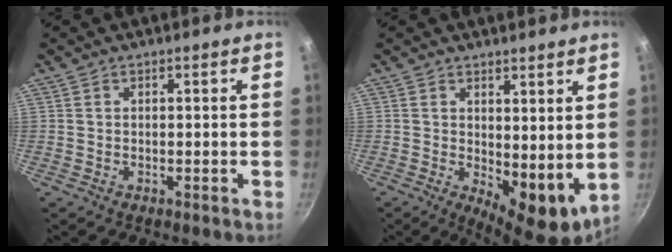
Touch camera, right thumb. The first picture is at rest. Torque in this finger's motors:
{"motor_torque": [-0.39, 0.67, 0.35, 0.01, 0.03]}